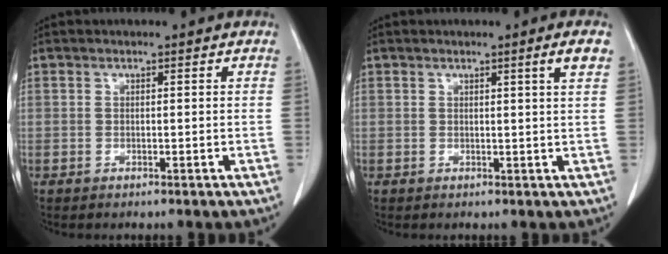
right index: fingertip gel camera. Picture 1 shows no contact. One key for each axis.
{"total": 2.4, "fx": 1.2, "fy": -0.7, "fz": 2.0, "tx": -0.027, "ty": -0.007, "tz": 0.018}